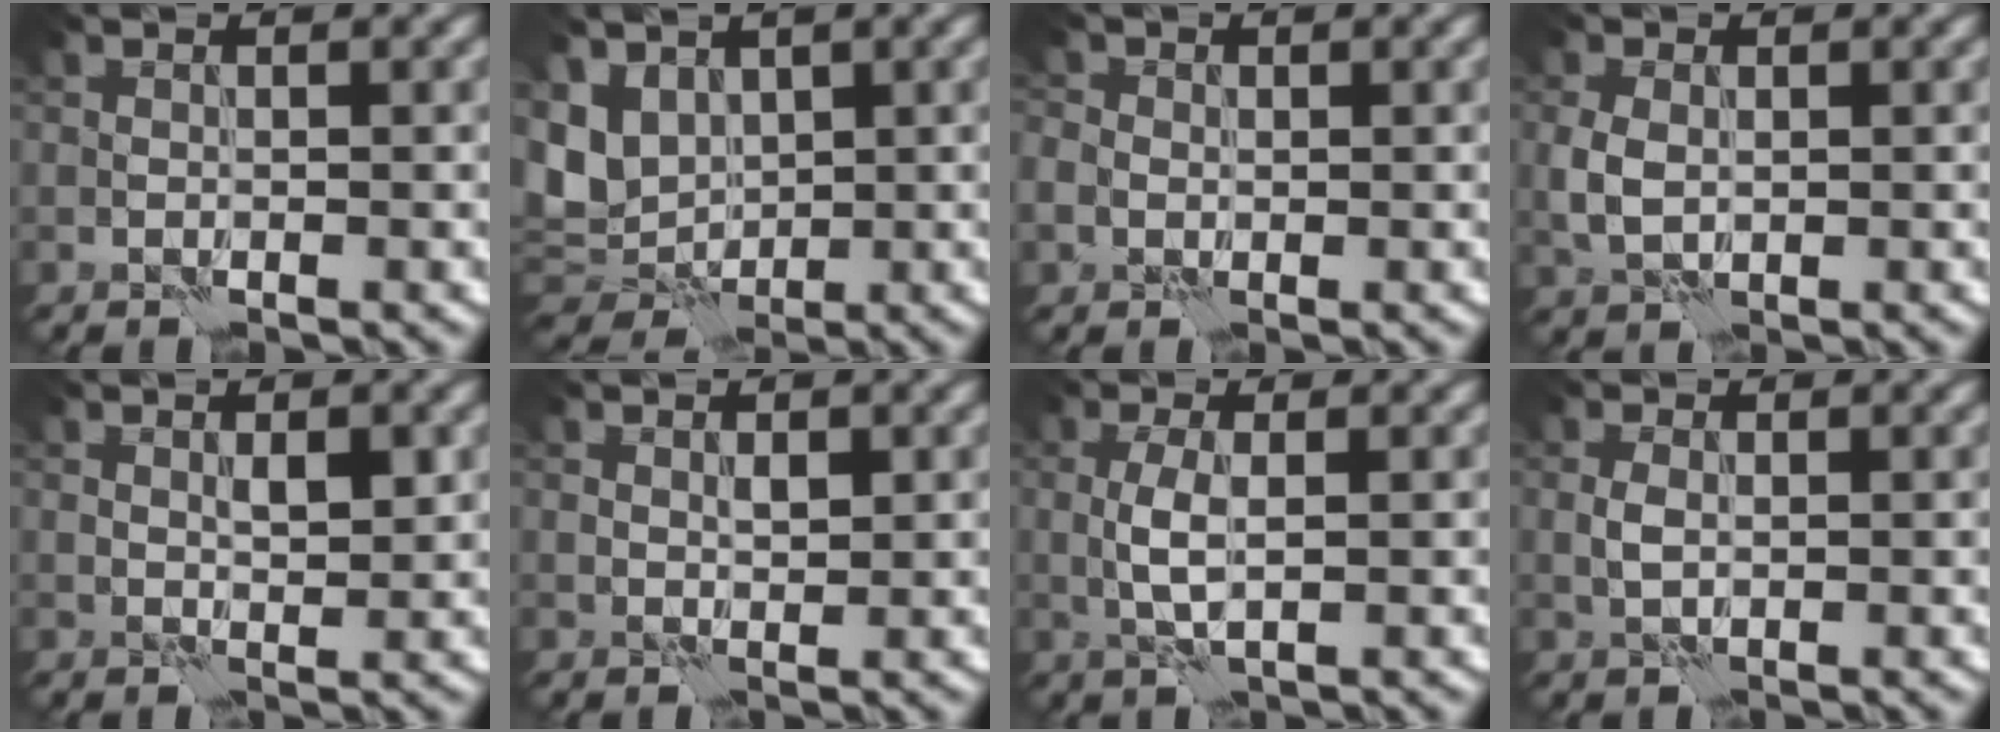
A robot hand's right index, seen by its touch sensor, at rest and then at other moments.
{"total": 6.0, "force": [1.8, 4.3, 3.7], "torque": [-0.081, 0.001, 0.035]}
{"total": 2.0, "force": [0.0, 1.8, 0.9], "torque": [-0.010, 0.002, -0.002]}
{"total": 2.4, "force": [0.1, 1.7, 1.7], "torque": [-0.044, 0.002, 0.001]}
{"total": 1.7, "force": [0.6, 0.6, 1.5], "torque": [-0.027, 0.003, 0.011]}
{"total": 0.9, "force": [0.4, 0.4, 0.7], "torque": [-0.012, 0.002, 0.009]}
{"total": 2.6, "force": [0.0, 0.7, 2.5], "torque": [-0.061, 0.005, -0.001]}
{"total": 1.2, "force": [0.0, 0.6, 1.0], "torque": [-0.026, 0.005, 0.000]}